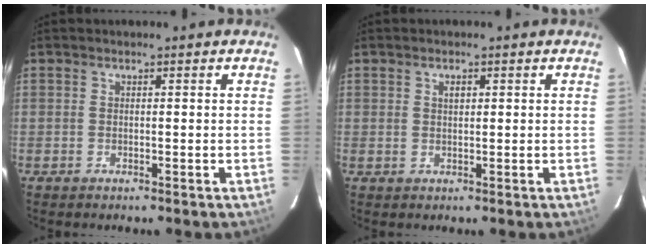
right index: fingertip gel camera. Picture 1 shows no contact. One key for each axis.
{"total": 1.2, "fx": 0.5, "fy": 0.8, "fz": 0.8, "tx": -0.012, "ty": 0.003, "tz": 0.009}